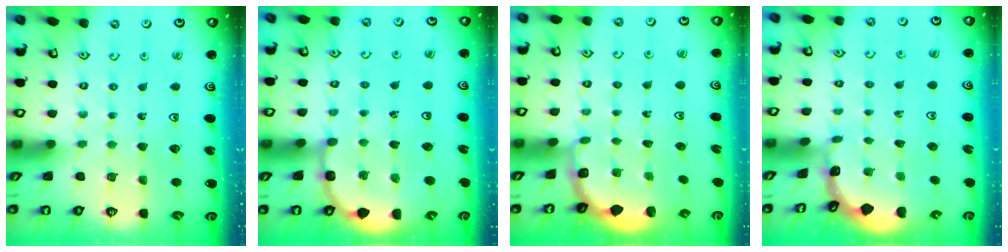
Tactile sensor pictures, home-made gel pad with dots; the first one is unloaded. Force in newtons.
{"total": 6.4, "press": 6.2, "slide": 1.6}
{"total": 1.9, "press": 1.8, "slide": 0.7}
{"total": 0.0}